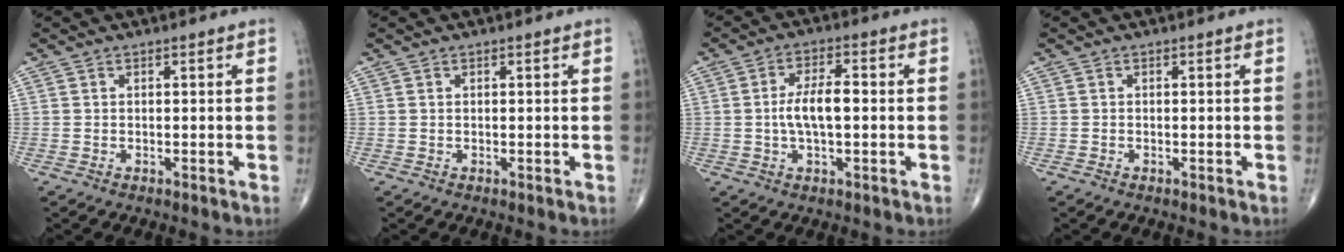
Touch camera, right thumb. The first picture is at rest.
{"total": 0.0}
{"total": 6.5, "force": [-0.3, 2.5, 6.0], "torque": [-0.114, 0.012, -0.012]}
{"total": 0.0}